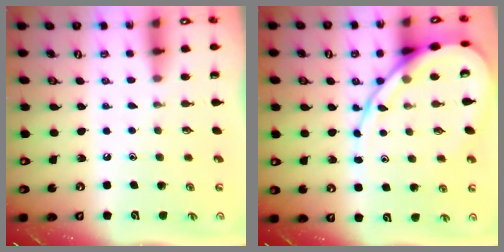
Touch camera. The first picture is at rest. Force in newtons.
{"total": 14.0, "press": 13.9, "slide": 1.0}